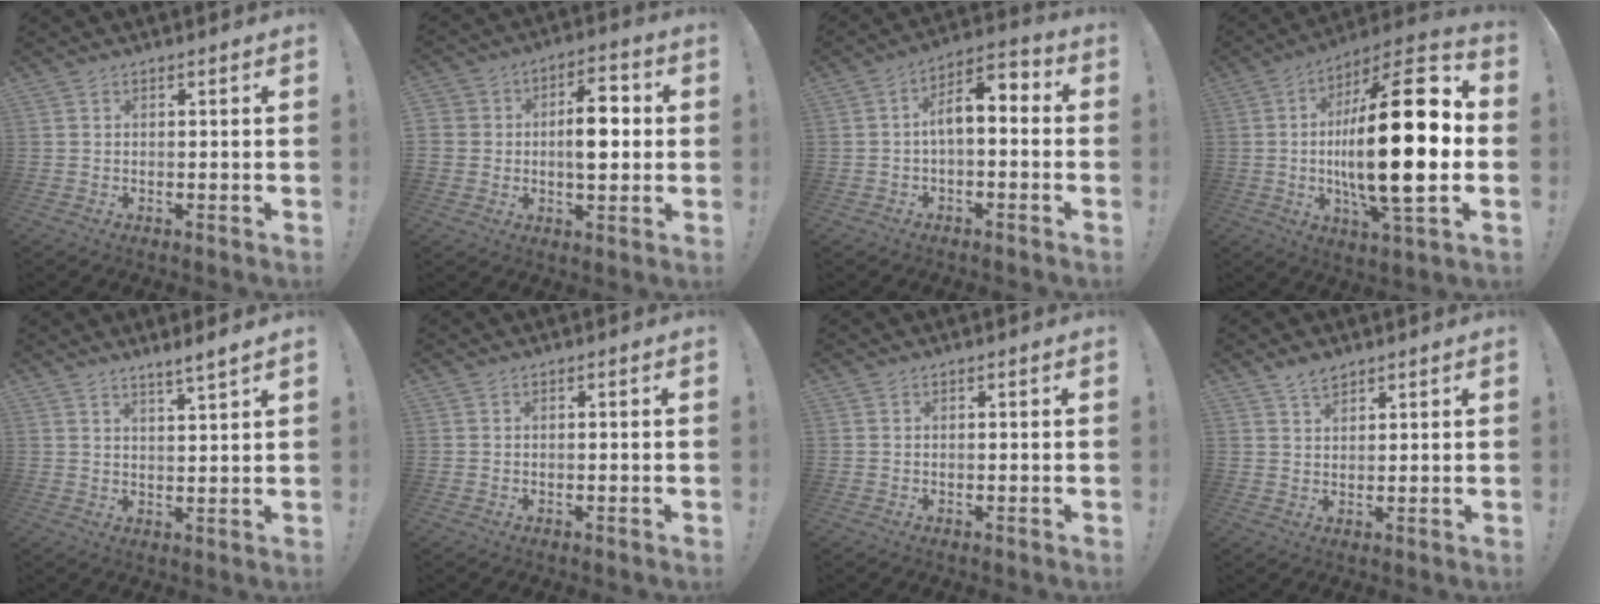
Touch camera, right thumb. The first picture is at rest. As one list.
[{"total": 11.1, "force": [-0.7, 8.0, 7.7], "torque": [-0.124, 0.026, -0.012]}, {"total": 7.6, "force": [0.2, 3.3, 6.9], "torque": [-0.109, 0.000, 0.003]}, {"total": 28.3, "force": [-0.7, 8.5, 27.0], "torque": [-0.461, -0.002, -0.023]}, {"total": 4.1, "force": [3.6, -0.5, 2.0], "torque": [-0.028, -0.028, 0.059]}, {"total": 0.0}, {"total": 0.0}, {"total": 4.0, "force": [3.2, 1.7, 1.5], "torque": [-0.027, -0.016, 0.060]}]